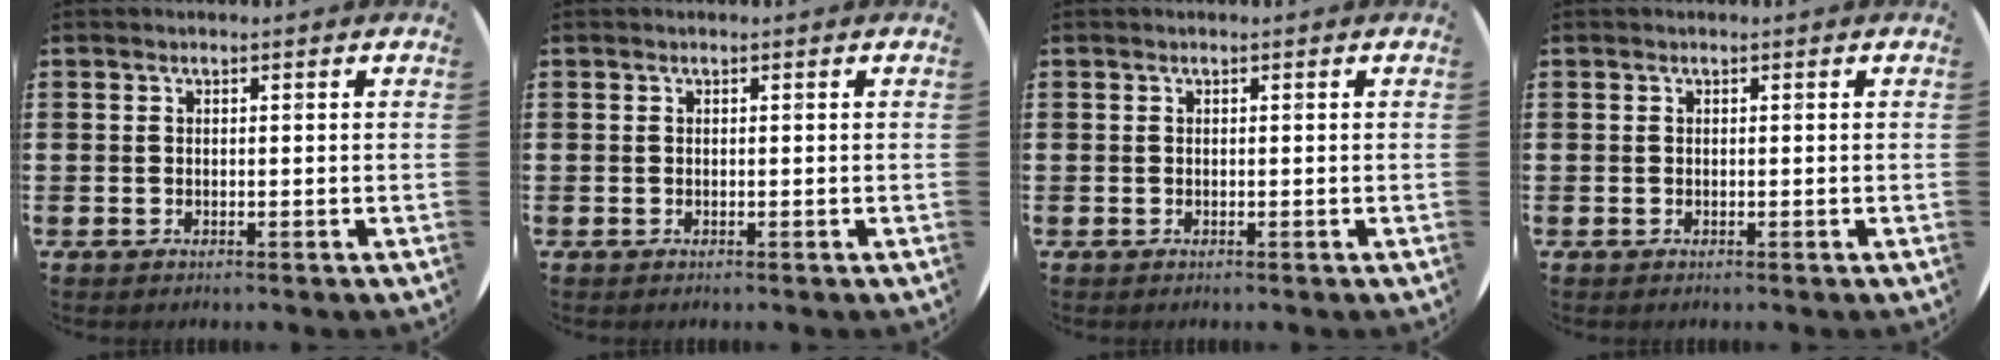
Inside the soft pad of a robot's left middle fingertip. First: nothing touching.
{"total": 0.0}
{"total": 0.0}
{"total": 0.0}